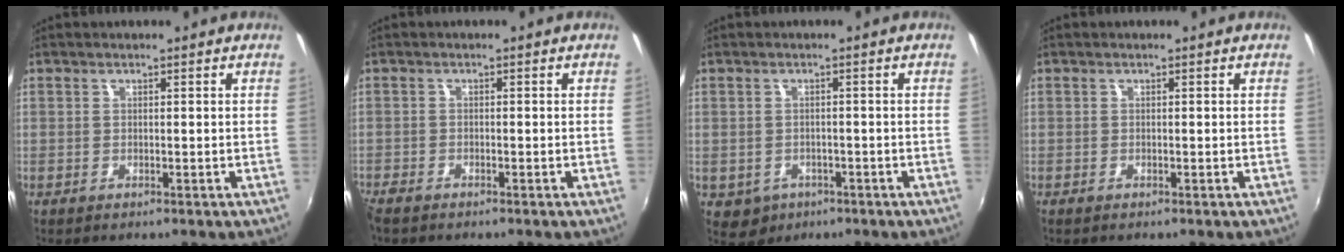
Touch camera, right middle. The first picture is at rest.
{"total": 2.9, "force": [-2.6, 0.7, 1.2], "torque": [-0.032, -0.013, -0.050]}
{"total": 4.5, "force": [-1.7, 3.9, 1.5], "torque": [-0.039, -0.005, -0.015]}
{"total": 0.0}